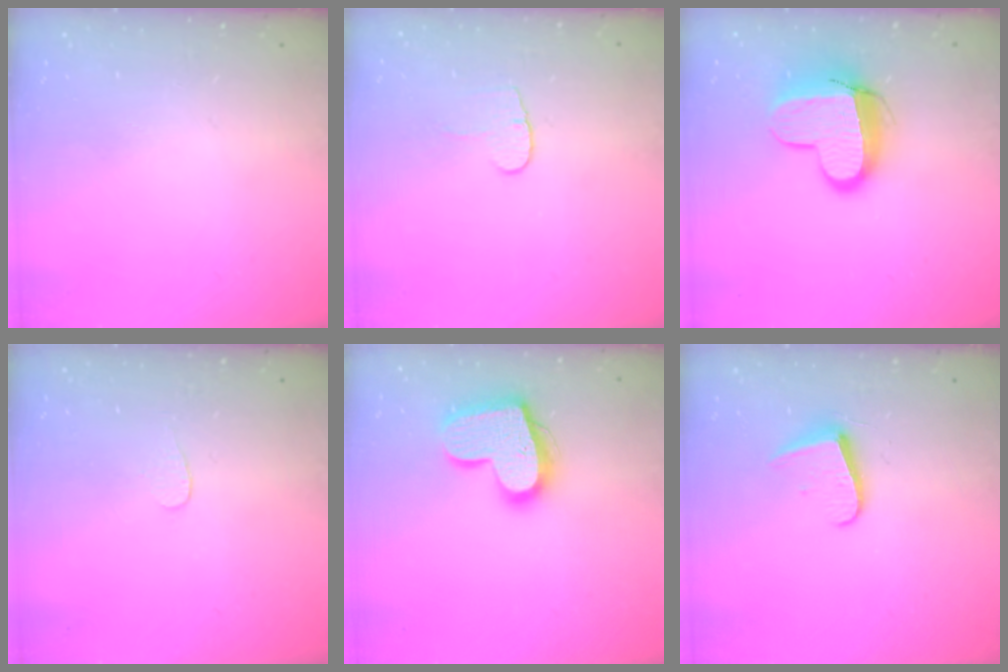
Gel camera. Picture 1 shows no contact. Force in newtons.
{"total": 4.8, "press": 4.8, "slide": 0.4}
{"total": 12.7, "press": 12.7, "slide": 1.1}
{"total": 3.0, "press": 3.0, "slide": 0.2}
{"total": 17.4, "press": 17.3, "slide": 1.4}
{"total": 6.8, "press": 6.8, "slide": 0.7}